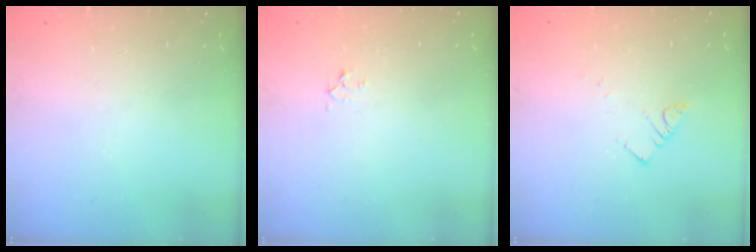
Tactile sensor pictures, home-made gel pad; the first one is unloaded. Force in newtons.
{"total": 2.3, "press": 2.3, "slide": 0.2}
{"total": 3.8, "press": 3.8, "slide": 0.2}